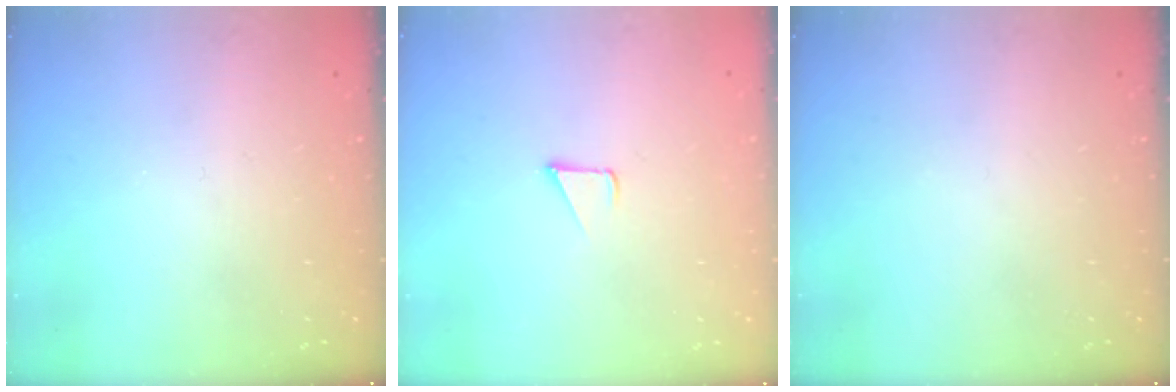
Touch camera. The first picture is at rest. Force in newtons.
{"total": 1.6, "press": 1.6, "slide": 0.1}
{"total": 0.0}